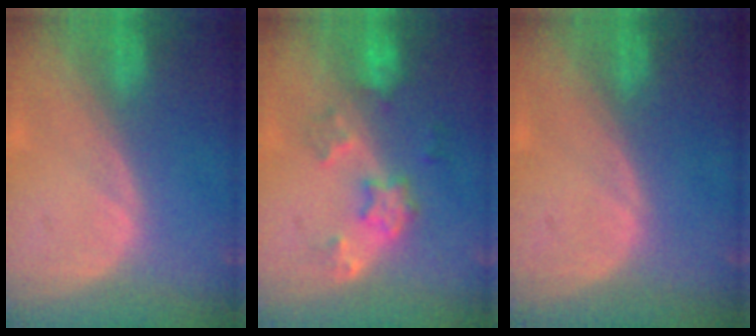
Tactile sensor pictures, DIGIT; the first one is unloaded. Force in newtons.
{"total": 6.0, "press": 5.4, "slide": 2.6}
{"total": 0.0}